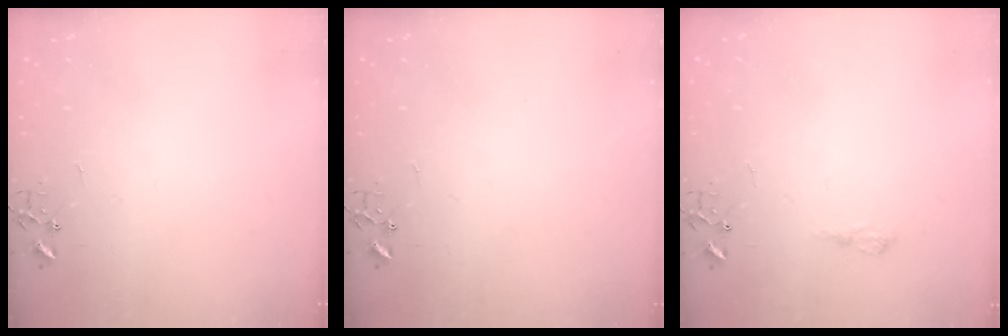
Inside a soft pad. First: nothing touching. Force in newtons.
{"total": 0.0}
{"total": 6.5, "press": 6.5, "slide": 0.9}